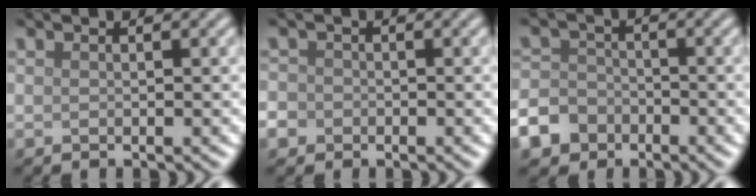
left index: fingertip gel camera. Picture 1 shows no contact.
{"total": 3.0, "force": [-1.4, 2.6, 0.8], "torque": [-0.006, 0.001, -0.035]}
{"total": 6.2, "force": [-3.8, 4.7, 1.4], "torque": [-0.023, -0.016, -0.080]}